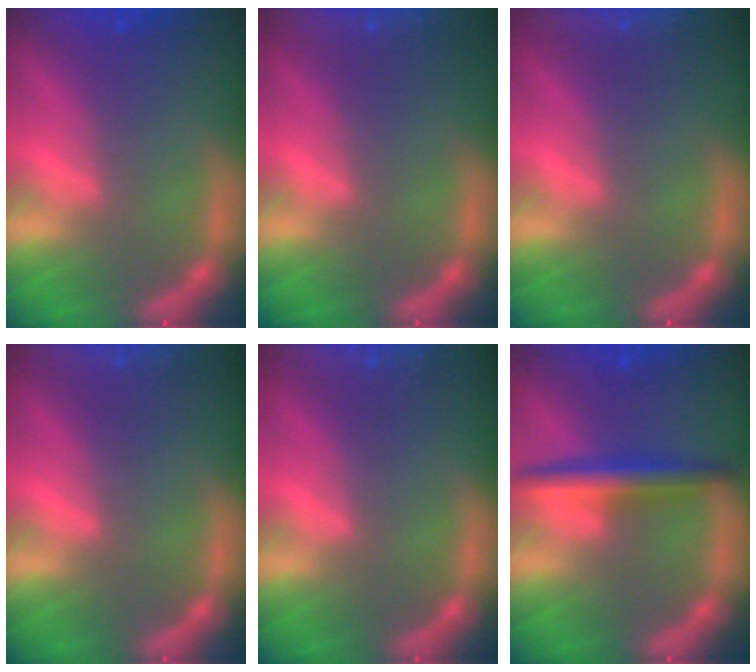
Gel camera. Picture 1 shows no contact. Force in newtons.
{"total": 6.5}
{"total": 7.4}
{"total": 7.0}
{"total": 7.0}
{"total": 4.0}